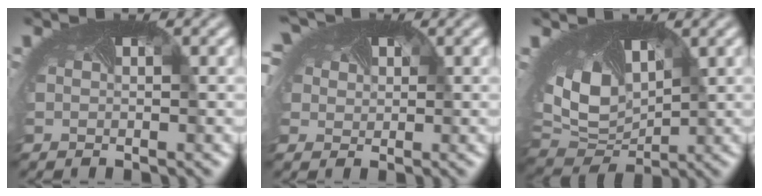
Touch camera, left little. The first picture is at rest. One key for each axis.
{"total": 4.4, "fx": 2.2, "fy": 3.1, "fz": 2.1, "tx": -0.068, "ty": 0.003, "tz": 0.037}
{"total": 6.3, "fx": 1.5, "fy": 4.5, "fz": 4.1, "tx": -0.108, "ty": -0.024, "tz": 0.036}